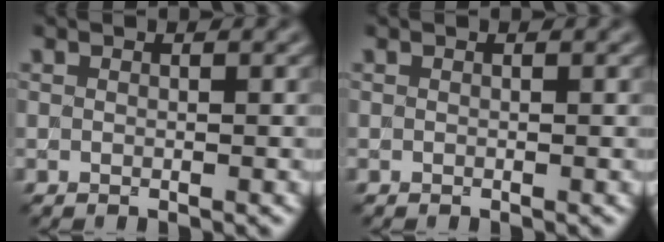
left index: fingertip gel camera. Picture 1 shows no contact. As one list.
[{"total": 0.0}]